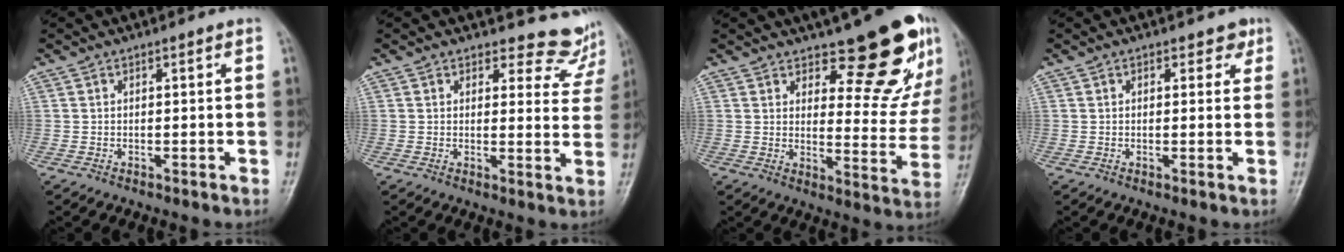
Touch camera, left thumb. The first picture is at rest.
{"total": 7.8, "force": [7.3, 2.6, -0.4], "torque": [0.047, -0.063, 0.064]}
{"total": 15.1, "force": [10.8, 5.5, 9.1], "torque": [-0.060, -0.093, 0.141]}
{"total": 2.1, "force": [1.3, 1.4, 0.8], "torque": [0.010, -0.004, 0.010]}